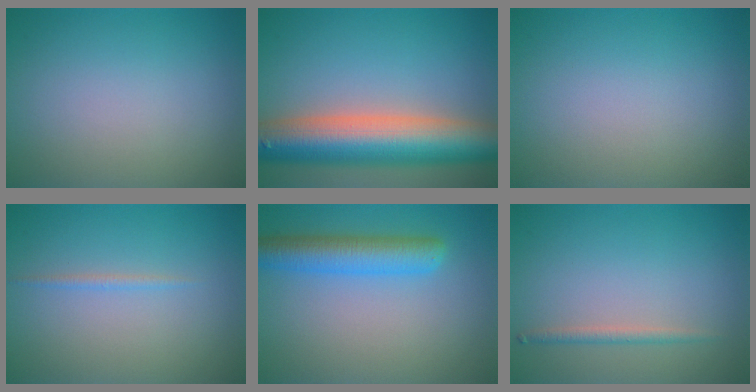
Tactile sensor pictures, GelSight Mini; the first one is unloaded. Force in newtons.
{"total": 11.2, "press": 11.1, "slide": 0.6}
{"total": 0.0}
{"total": 0.7, "press": 0.7, "slide": 0.1}
{"total": 5.0, "press": 5.0, "slide": 0.3}
{"total": 1.2, "press": 1.2, "slide": 0.0}